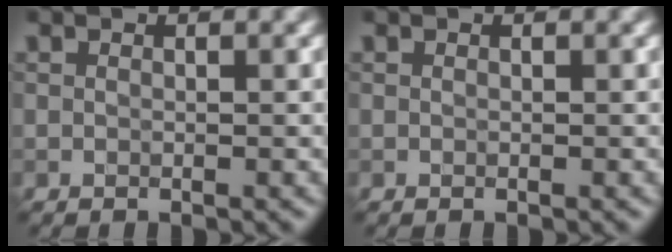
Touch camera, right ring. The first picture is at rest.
{"total": 0.0}